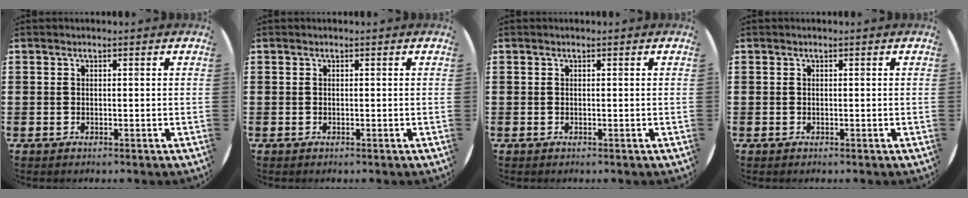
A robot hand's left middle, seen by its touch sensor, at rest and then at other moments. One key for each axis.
{"total": 0.0}
{"total": 0.0}
{"total": 0.0}